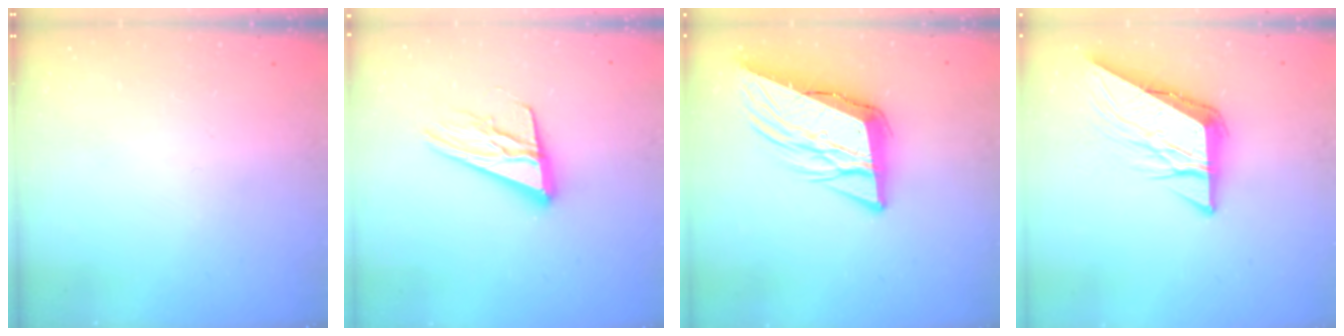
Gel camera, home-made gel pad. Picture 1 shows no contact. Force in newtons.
{"total": 15.9, "press": 15.6, "slide": 2.7}
{"total": 12.3, "press": 11.7, "slide": 3.6}
{"total": 9.3, "press": 9.2, "slide": 1.2}